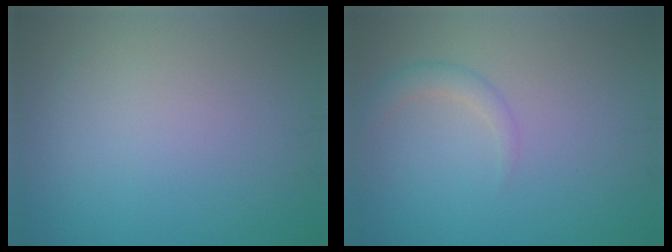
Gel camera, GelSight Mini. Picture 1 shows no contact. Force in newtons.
{"total": 1.7, "press": 1.7, "slide": 0.1}